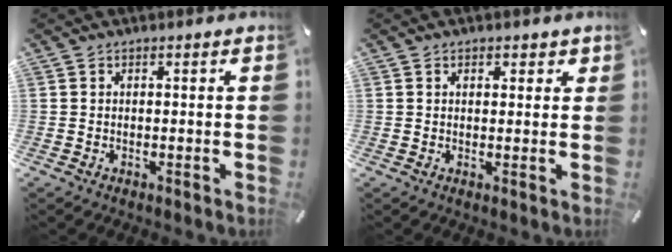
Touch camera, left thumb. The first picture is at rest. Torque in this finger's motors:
{"motor_torque": [-0.24, -0.39, -0.13, 0.05, 0.00]}